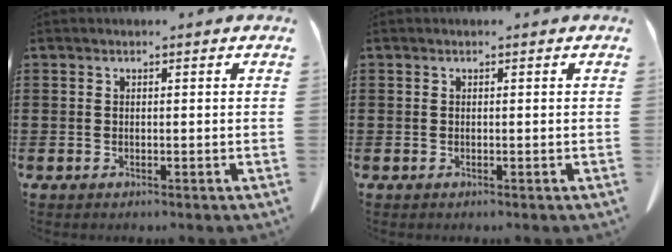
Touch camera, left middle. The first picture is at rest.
{"total": 0.0}